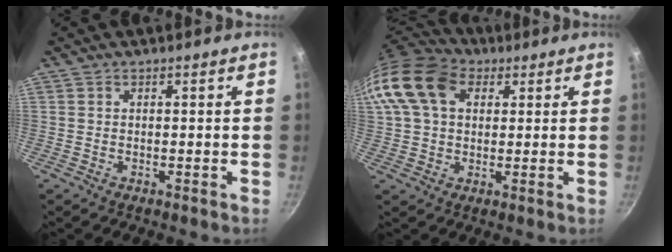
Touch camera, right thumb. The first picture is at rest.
{"total": 16.0, "force": [4.9, 11.4, 10.1], "torque": [-0.193, 0.022, 0.074]}